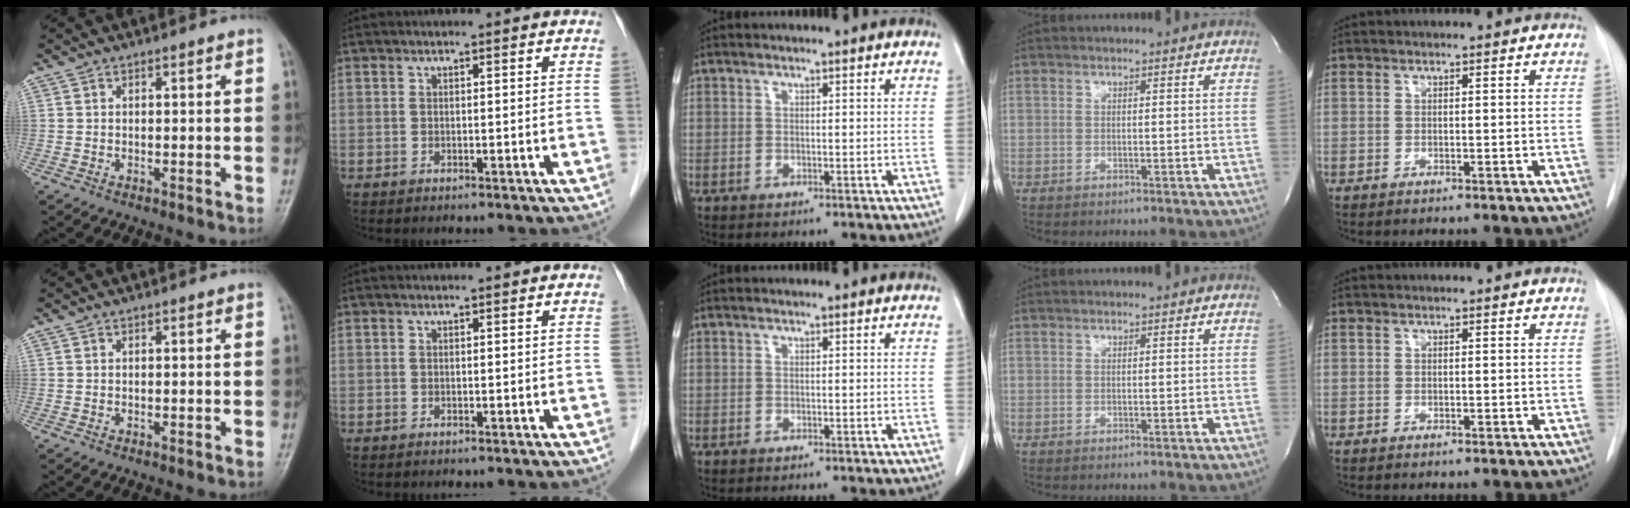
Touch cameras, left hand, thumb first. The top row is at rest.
{}